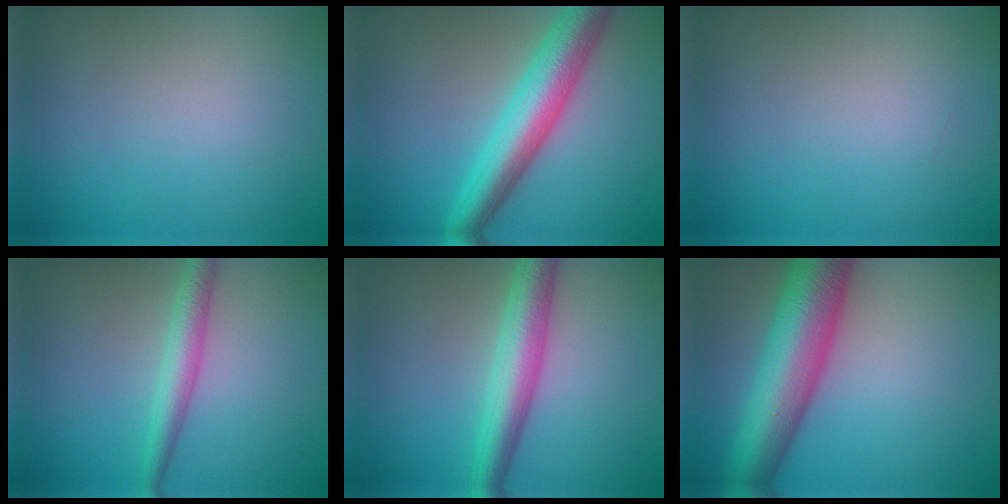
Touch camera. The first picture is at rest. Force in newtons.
{"total": 6.5, "press": 6.5, "slide": 0.2}
{"total": 0.0}
{"total": 2.7, "press": 2.7, "slide": 0.0}
{"total": 4.8, "press": 4.8, "slide": 0.1}
{"total": 10.1, "press": 10.1, "slide": 0.2}